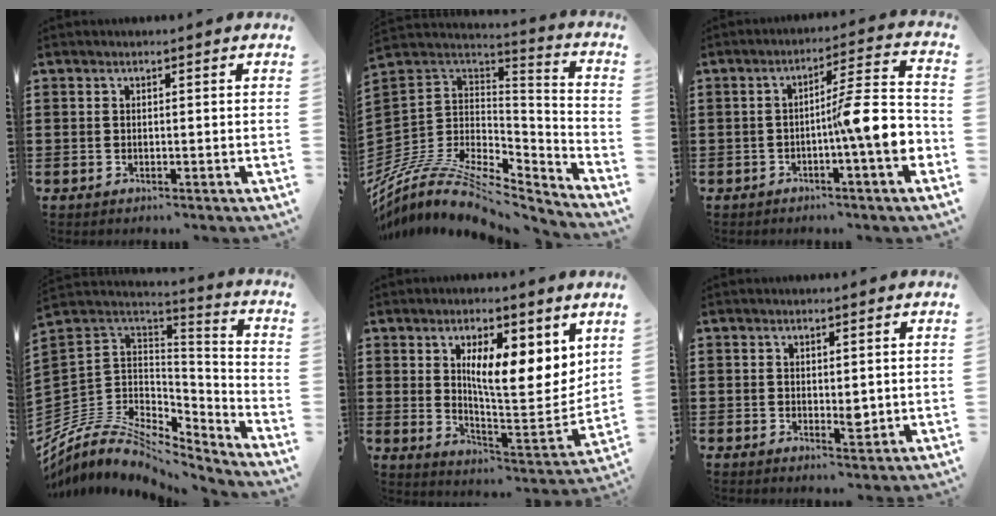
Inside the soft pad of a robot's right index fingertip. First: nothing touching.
{"total": 10.8, "force": [-7.9, 4.8, 5.6], "torque": [-0.125, 0.006, -0.154]}
{"total": 10.1, "force": [-2.3, 1.6, 9.7], "torque": [-0.139, -0.006, -0.043]}
{"total": 7.7, "force": [-4.9, 5.1, 3.1], "torque": [-0.096, -0.012, -0.097]}
{"total": 10.1, "force": [5.0, 3.4, 8.0], "torque": [-0.127, -0.030, 0.080]}
{"total": 2.1, "force": [0.3, 1.2, 1.7], "torque": [-0.024, -0.002, 0.006]}